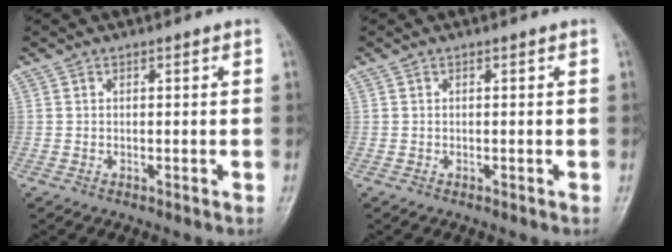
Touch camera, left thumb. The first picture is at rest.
{"total": 0.0}